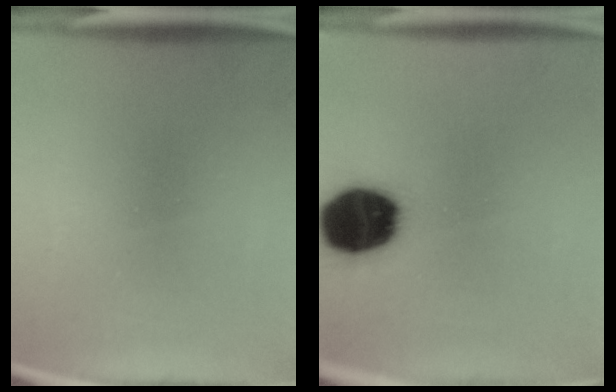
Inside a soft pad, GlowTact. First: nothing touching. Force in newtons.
{"total": 18.2}